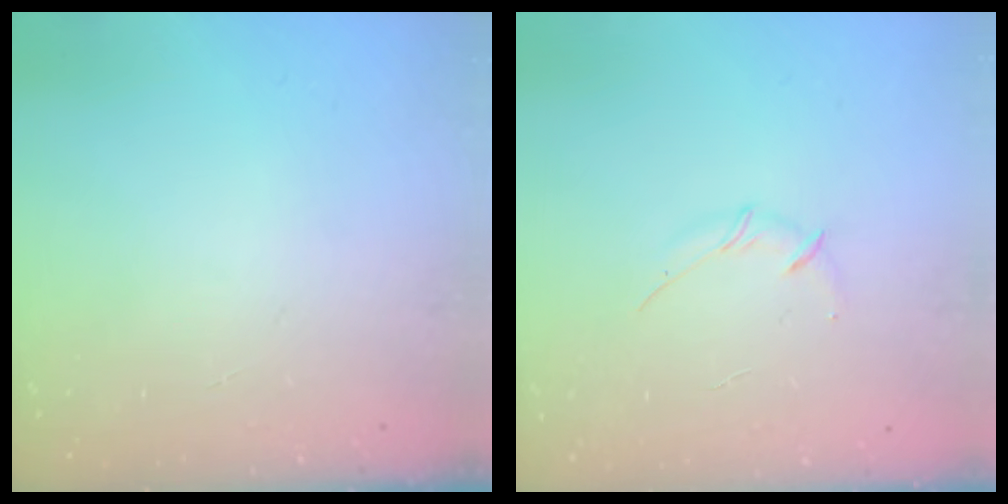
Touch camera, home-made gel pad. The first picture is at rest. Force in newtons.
{"total": 3.0, "press": 2.9, "slide": 0.8}